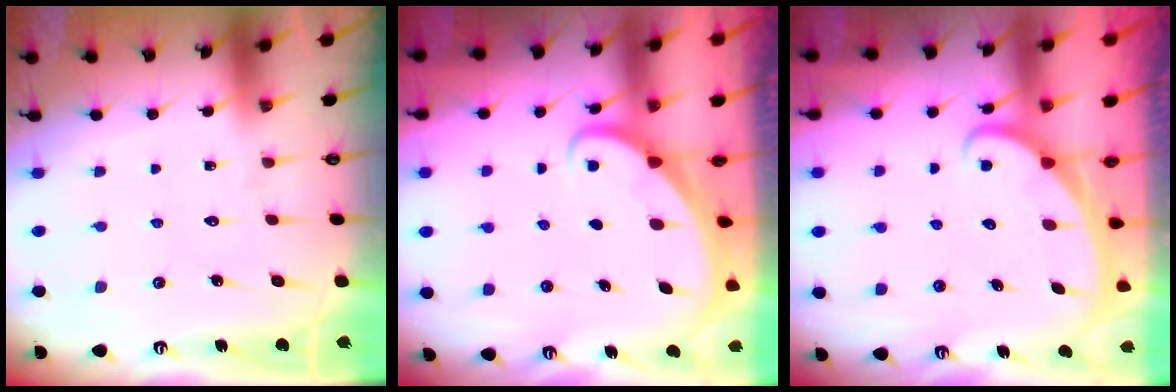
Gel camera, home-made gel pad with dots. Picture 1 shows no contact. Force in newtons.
{"total": 1.6, "press": 1.6, "slide": 0.0}
{"total": 2.0, "press": 2.0, "slide": 0.2}